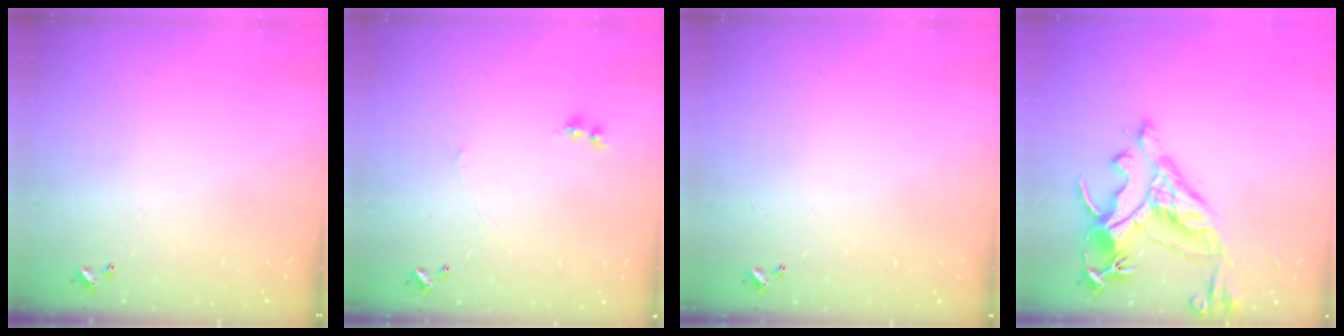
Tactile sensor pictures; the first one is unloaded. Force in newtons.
{"total": 0.7, "press": 0.1, "slide": 0.7}
{"total": 2.8, "press": 2.8, "slide": 0.3}
{"total": 10.4, "press": 10.2, "slide": 2.1}